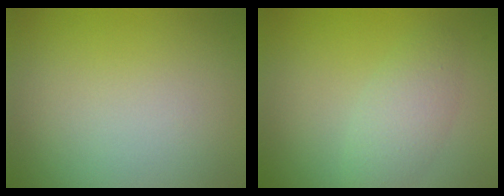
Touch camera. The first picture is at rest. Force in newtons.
{"total": 2.7, "press": 2.7, "slide": 0.1}